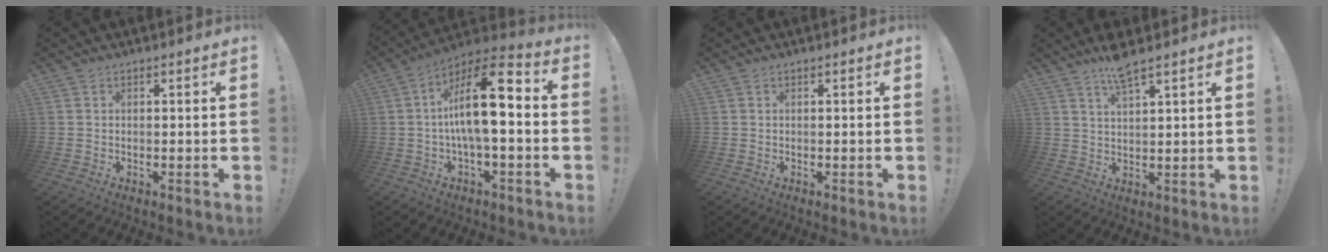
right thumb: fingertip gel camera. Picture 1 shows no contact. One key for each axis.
{"total": 17.1, "fx": 0.2, "fy": 5.4, "fz": 16.2, "tx": -0.270, "ty": 0.004, "tz": -0.003}
{"total": 0.0}
{"total": 7.2, "fx": 5.8, "fy": 1.0, "fz": 4.2, "tx": -0.077, "ty": -0.024, "tz": 0.100}